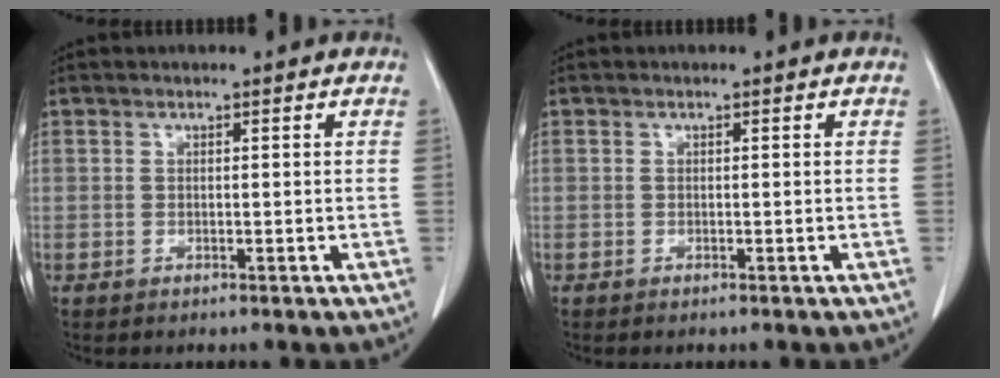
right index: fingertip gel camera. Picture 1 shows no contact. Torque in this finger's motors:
{"motor_torque": [0.11, -0.12, -0.01, 0.01]}